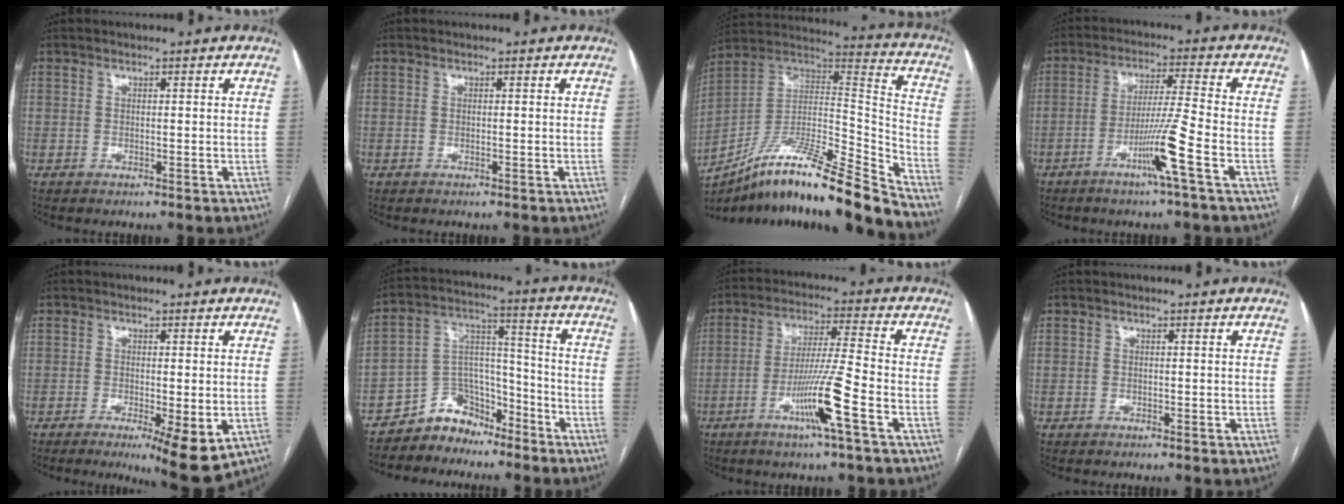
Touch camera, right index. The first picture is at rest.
{"total": 0.0}
{"total": 21.9, "force": [-17.7, -0.1, 12.9], "torque": [-0.197, 0.016, -0.313]}
{"total": 8.2, "force": [-3.9, -1.7, 7.0], "torque": [-0.130, -0.007, -0.077]}
{"total": 7.3, "force": [-2.7, 1.4, 6.6], "torque": [-0.081, -0.015, -0.034]}
{"total": 8.3, "force": [-6.9, 4.7, 0.6], "torque": [-0.004, 0.053, -0.120]}
{"total": 9.8, "force": [-4.5, -1.2, 8.6], "torque": [-0.163, -0.008, -0.087]}
{"total": 0.0}